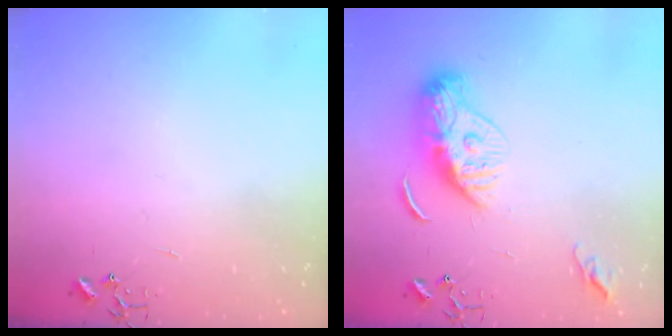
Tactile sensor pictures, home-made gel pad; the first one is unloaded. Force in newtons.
{"total": 11.6, "press": 11.6, "slide": 0.9}